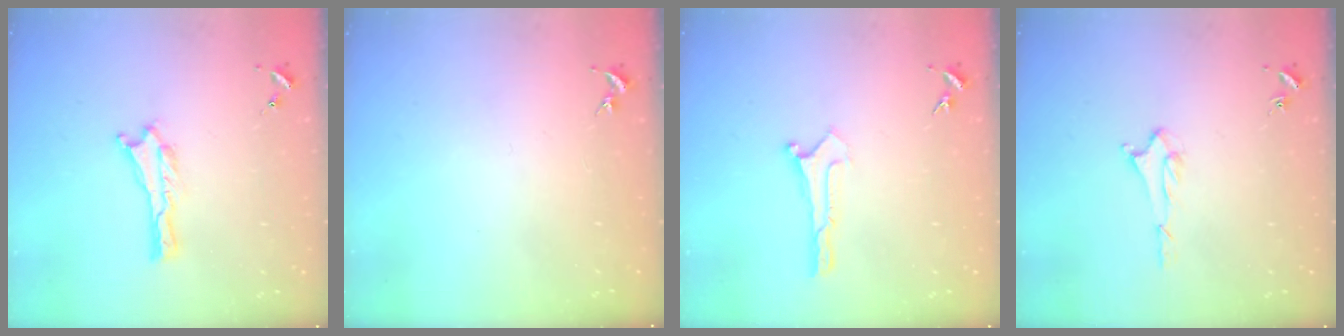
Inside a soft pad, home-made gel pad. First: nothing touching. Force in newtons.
{"total": 0.0}
{"total": 0.0}
{"total": 1.5, "press": 1.5, "slide": 0.2}